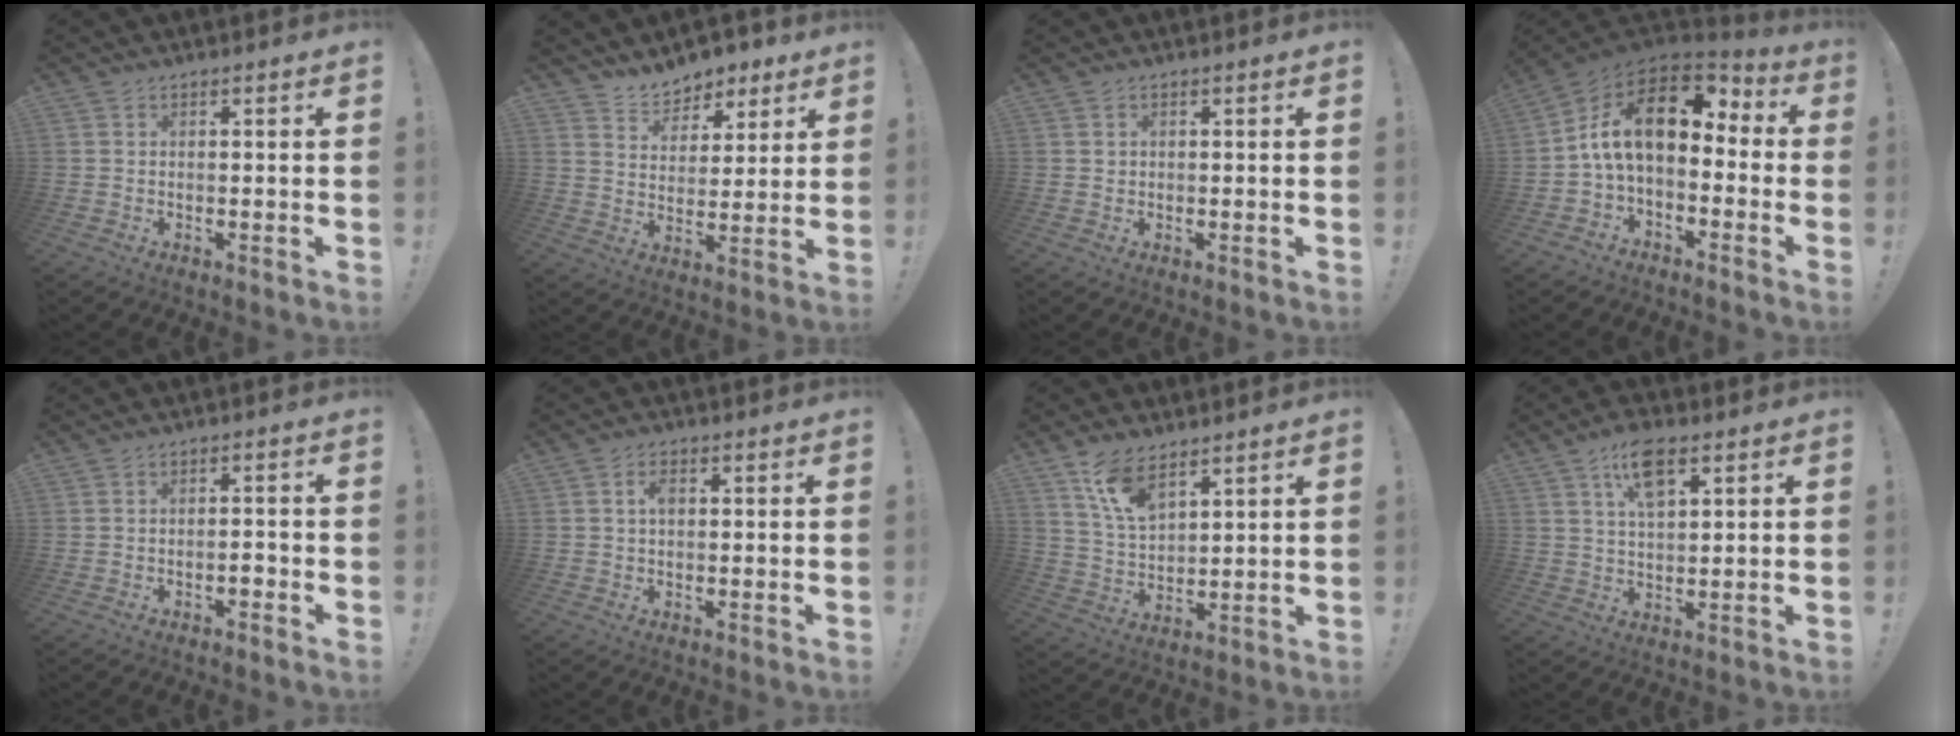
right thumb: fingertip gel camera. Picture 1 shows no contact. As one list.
[{"total": 8.1, "force": [6.9, 4.2, 0.9], "torque": [-0.021, -0.057, 0.135]}, {"total": 0.7, "force": [0.2, 0.7, 0.1], "torque": [0.003, 0.000, 0.003]}, {"total": 15.6, "force": [3.4, 8.6, 12.5], "torque": [-0.206, -0.006, 0.060]}, {"total": 2.0, "force": [-1.2, 0.7, 1.4], "torque": [-0.021, 0.005, -0.019]}, {"total": 2.8, "force": [0.5, 1.6, 2.3], "torque": [-0.036, 0.003, 0.004]}, {"total": 10.1, "force": [7.4, 4.5, 5.3], "torque": [-0.105, -0.037, 0.140]}, {"total": 9.3, "force": [4.9, 4.1, 6.7], "torque": [-0.115, -0.002, 0.088]}]